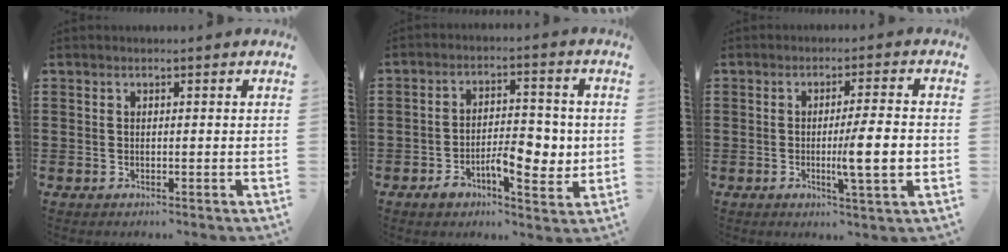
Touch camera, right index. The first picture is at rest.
{"total": 7.5, "force": [-1.9, 3.9, 6.2], "torque": [-0.078, 0.006, -0.037]}
{"total": 7.4, "force": [-1.3, 0.5, 7.3], "torque": [-0.111, -0.009, -0.023]}